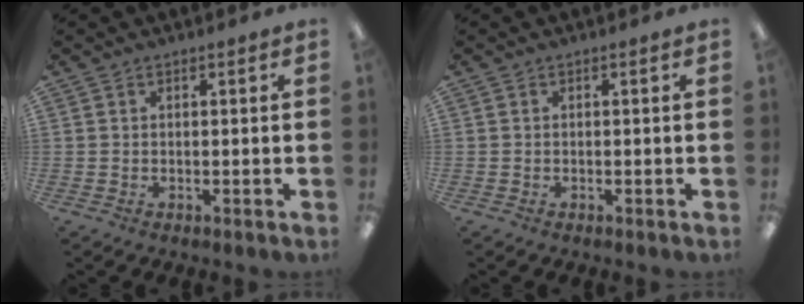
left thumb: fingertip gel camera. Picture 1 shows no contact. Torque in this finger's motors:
{"motor_torque": [0.00, 0.01, 0.00, 0.00, 0.00]}